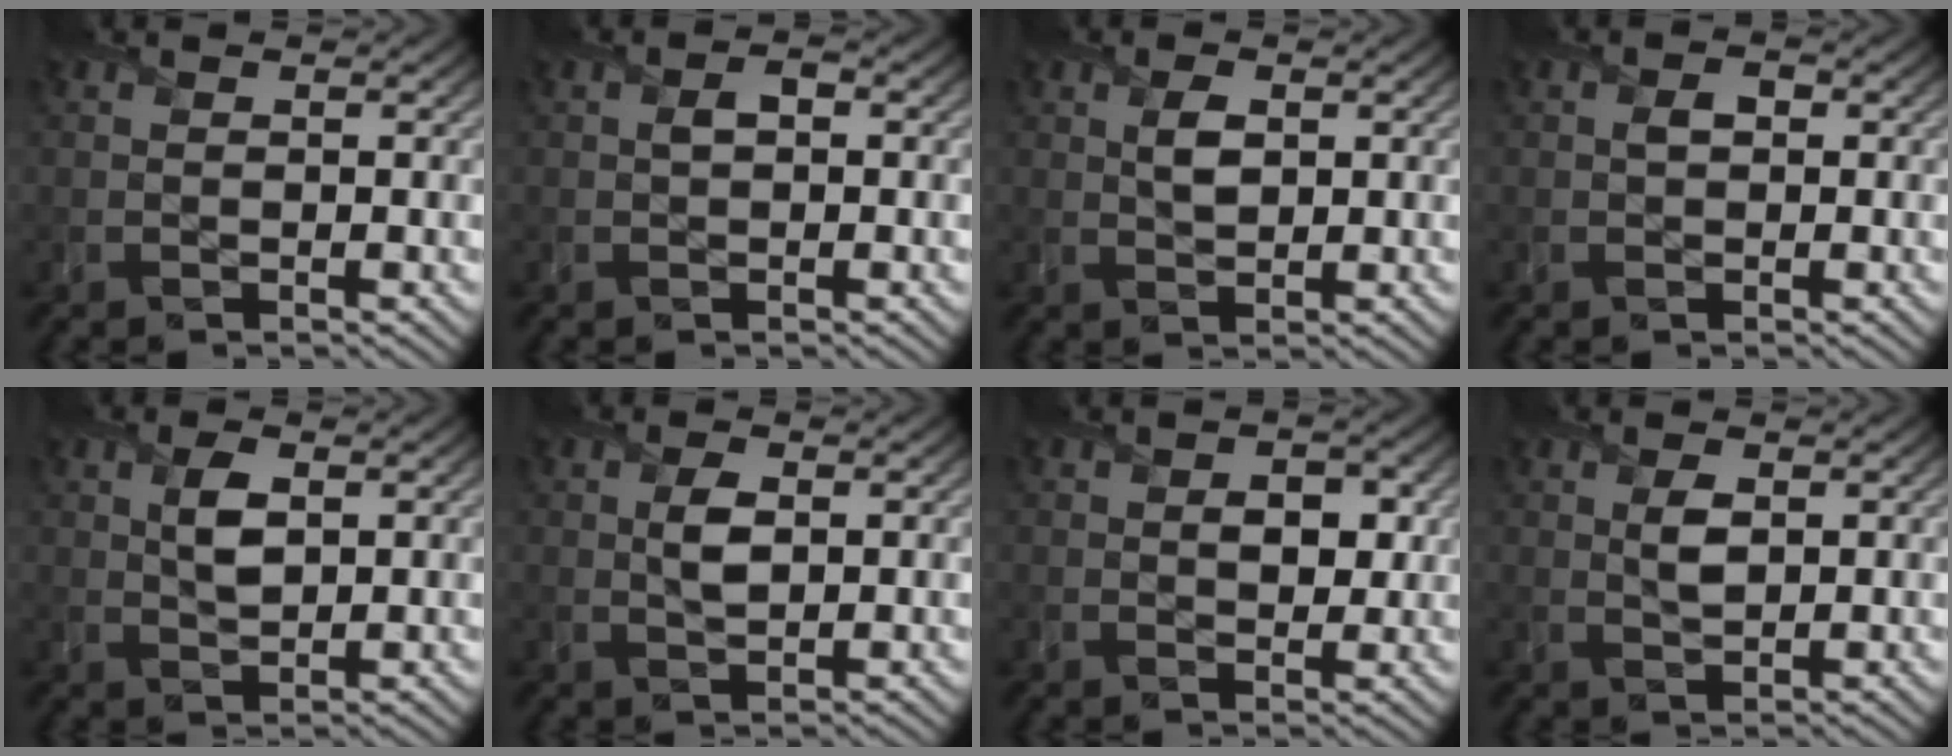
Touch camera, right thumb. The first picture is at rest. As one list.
[{"total": 1.4, "force": [0.1, 1.0, 1.0], "torque": [-0.018, 0.002, 0.000]}, {"total": 2.6, "force": [0.8, 1.5, 1.9], "torque": [-0.042, -0.003, 0.016]}, {"total": 1.3, "force": [0.1, 1.0, 0.8], "torque": [-0.014, 0.000, 0.000]}, {"total": 3.5, "force": [1.0, 1.9, 2.7], "torque": [-0.058, 0.000, 0.021]}, {"total": 3.0, "force": [0.6, 1.6, 2.4], "torque": [-0.052, -0.002, 0.012]}, {"total": 3.4, "force": [0.6, 2.4, 2.3], "torque": [-0.039, -0.005, 0.005]}, {"total": 2.5, "force": [0.7, 1.3, 2.0], "torque": [-0.043, -0.004, 0.017]}]